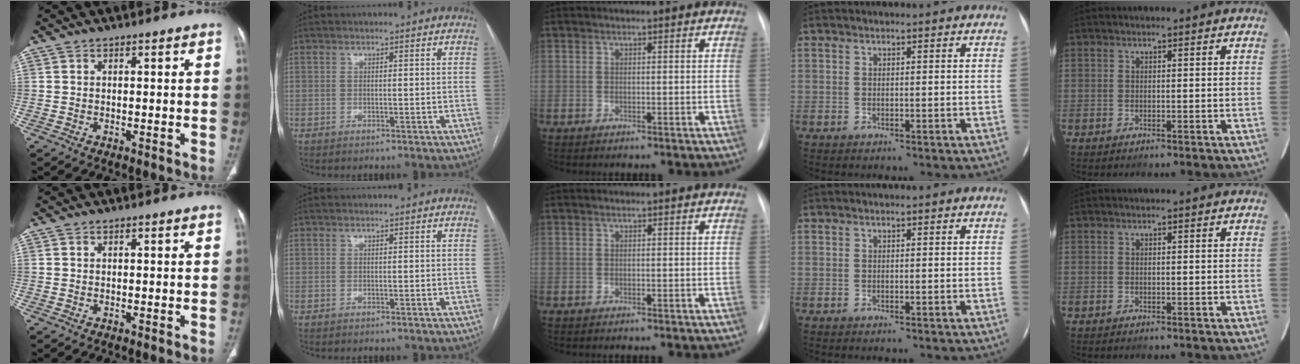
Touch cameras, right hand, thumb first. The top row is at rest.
{}